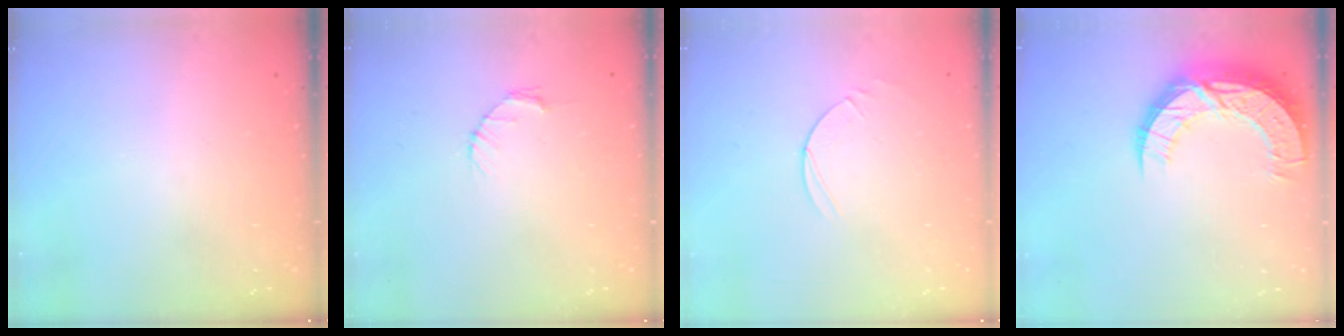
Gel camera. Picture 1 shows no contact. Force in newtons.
{"total": 2.7, "press": 2.7, "slide": 0.4}
{"total": 4.9, "press": 4.9, "slide": 0.4}
{"total": 13.7, "press": 13.7, "slide": 1.0}